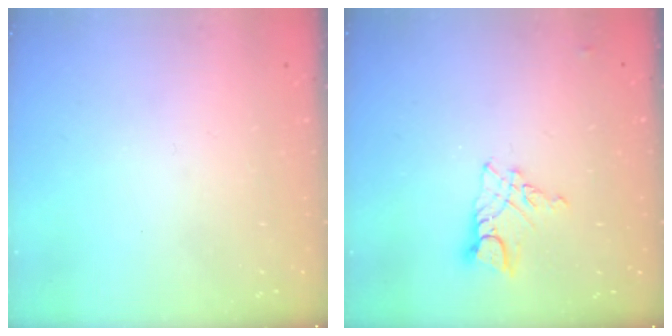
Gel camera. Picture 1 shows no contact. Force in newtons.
{"total": 8.3, "press": 8.3, "slide": 0.6}